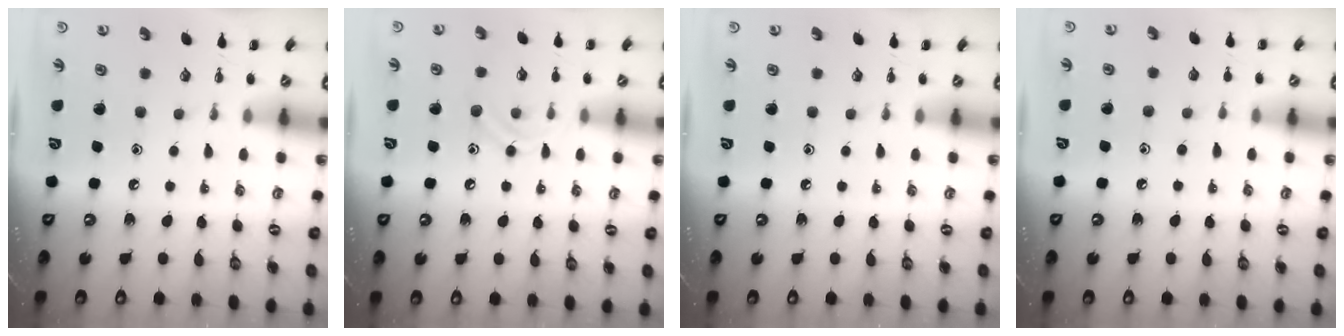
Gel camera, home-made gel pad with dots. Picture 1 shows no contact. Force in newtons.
{"total": 8.3, "press": 8.2, "slide": 1.2}
{"total": 0.0}
{"total": 5.4, "press": 5.2, "slide": 1.6}